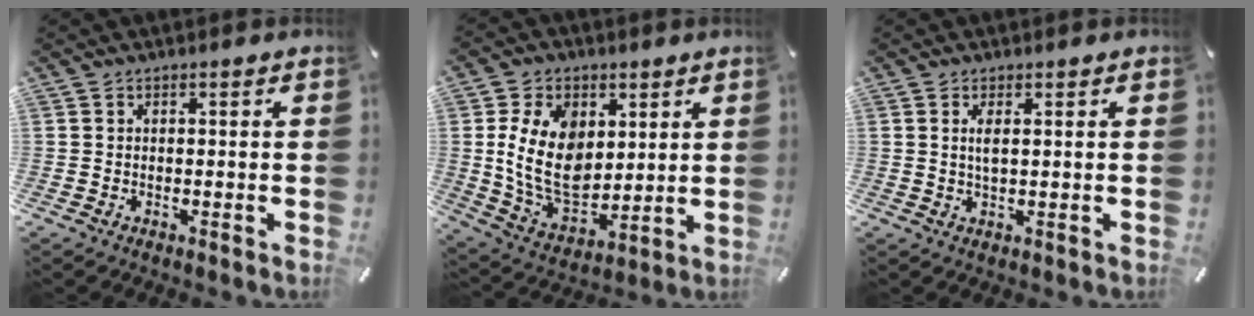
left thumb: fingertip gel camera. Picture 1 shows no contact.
{"total": 16.1, "force": [2.9, 11.6, 10.7], "torque": [-0.229, -0.010, 0.056]}
{"total": 2.5, "force": [0.7, 0.7, 2.3], "torque": [-0.041, 0.000, 0.009]}